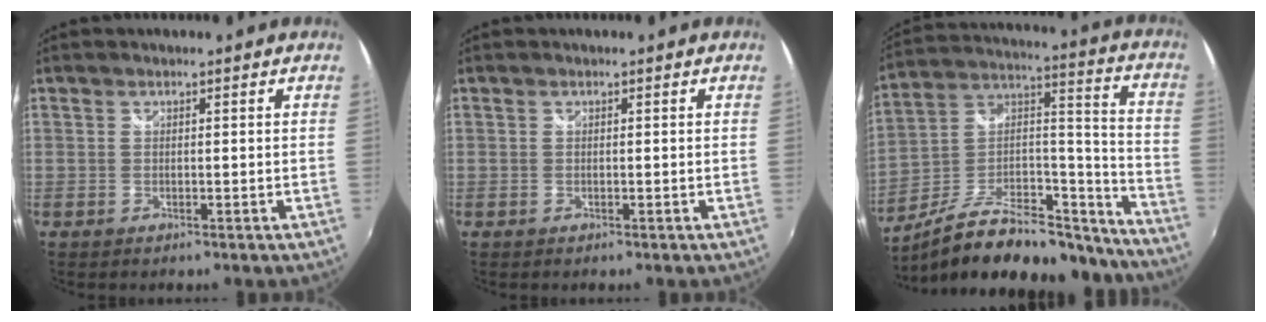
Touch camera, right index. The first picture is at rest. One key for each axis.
{"total": 0.0}
{"total": 26.2, "fx": -20.8, "fy": 9.2, "fz": 13.0, "tx": -0.203, "ty": 0.042, "tz": -0.306}